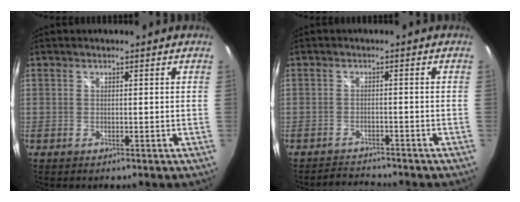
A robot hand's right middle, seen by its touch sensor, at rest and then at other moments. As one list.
[{"total": 3.4, "force": [-3.4, 0.3, 0.0], "torque": [-0.013, -0.002, -0.060]}]